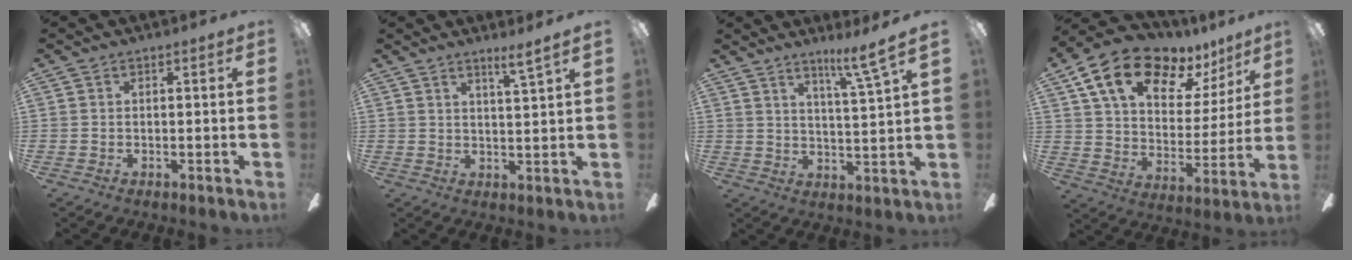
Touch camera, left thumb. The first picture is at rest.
{"total": 3.8, "force": [3.2, -0.8, 1.8], "torque": [-0.027, -0.027, 0.052]}
{"total": 7.7, "force": [6.0, -0.4, 4.9], "torque": [-0.076, -0.042, 0.095]}
{"total": 18.2, "force": [11.8, 9.4, 10.1], "torque": [-0.174, -0.066, 0.207]}